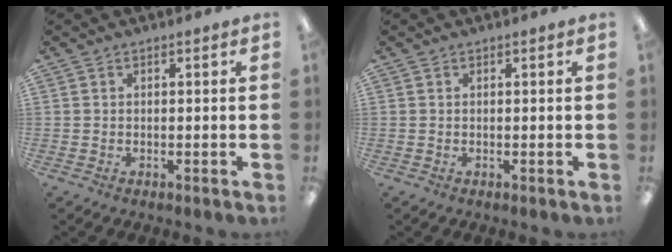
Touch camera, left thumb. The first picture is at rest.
{"total": 0.0}